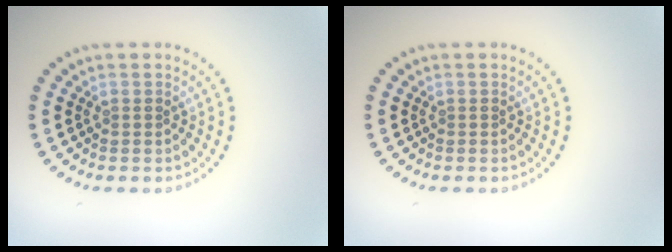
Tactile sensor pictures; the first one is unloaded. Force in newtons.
{"total": 0.0}